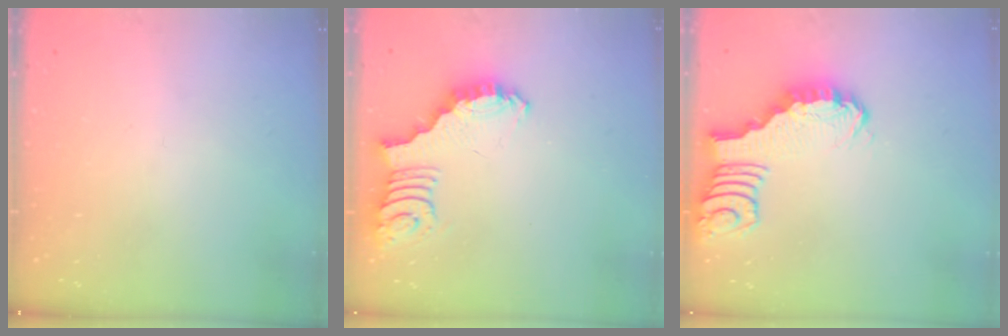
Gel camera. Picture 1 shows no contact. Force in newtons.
{"total": 2.6, "press": 2.6, "slide": 0.5}
{"total": 2.6, "press": 2.6, "slide": 0.4}